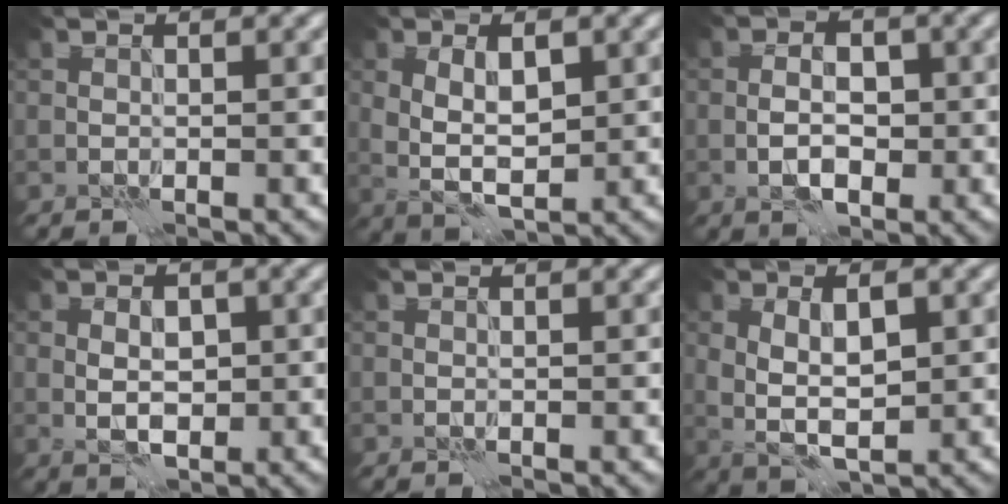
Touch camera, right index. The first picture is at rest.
{"total": 4.0, "force": [0.6, 2.1, 3.3], "torque": [-0.063, -0.003, 0.015]}
{"total": 3.6, "force": [-0.8, 2.0, 2.8], "torque": [-0.044, 0.005, -0.018]}
{"total": 2.9, "force": [-0.1, 1.8, 2.3], "torque": [-0.037, 0.001, -0.002]}
{"total": 0.0}
{"total": 4.4, "force": [0.5, 2.1, 3.8], "torque": [-0.073, -0.003, 0.013]}